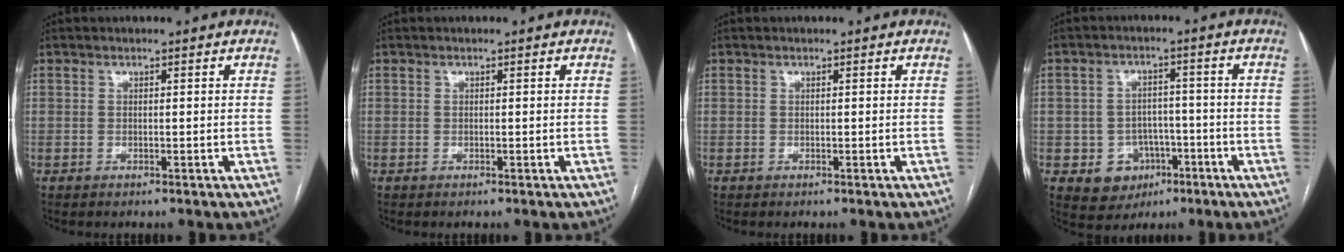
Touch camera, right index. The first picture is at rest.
{"total": 0.0}
{"total": 0.0}
{"total": 6.9, "force": [-2.7, 6.1, 1.8], "torque": [-0.022, 0.015, -0.029]}